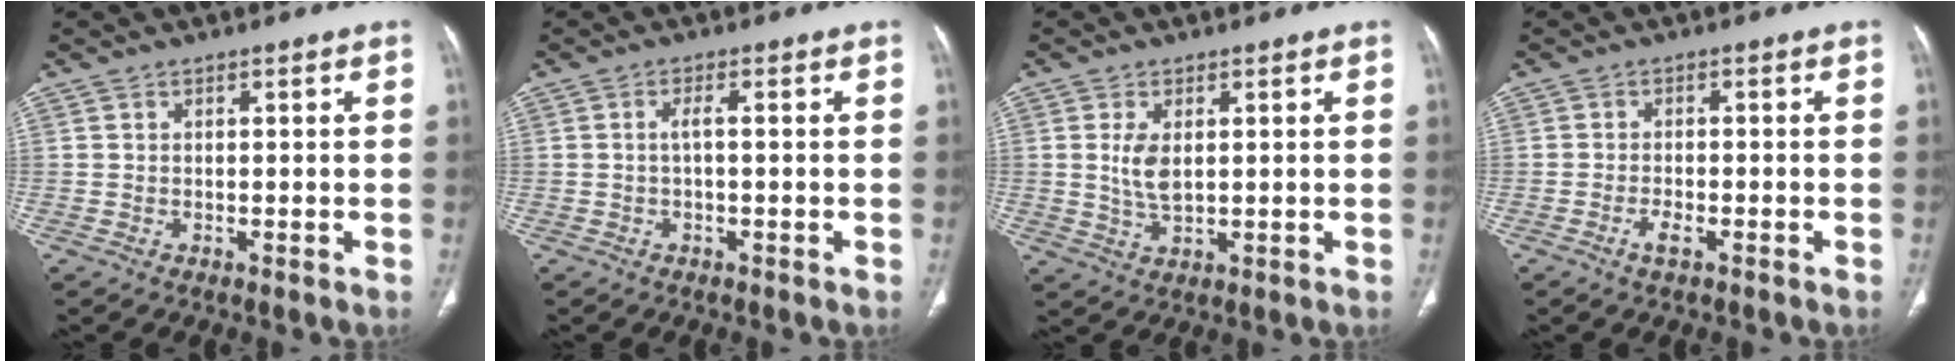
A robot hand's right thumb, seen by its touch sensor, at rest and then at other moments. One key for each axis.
{"total": 1.8, "fx": -0.1, "fy": 0.3, "fz": 1.7, "tx": -0.039, "ty": 0.007, "tz": -0.001}
{"total": 4.6, "fx": 0.8, "fy": 2.4, "fz": 3.8, "tx": -0.081, "ty": -0.008, "tz": 0.022}
{"total": 2.4, "fx": -1.4, "fy": 0.8, "fz": 1.8, "tx": -0.038, "ty": 0.006, "tz": -0.028}